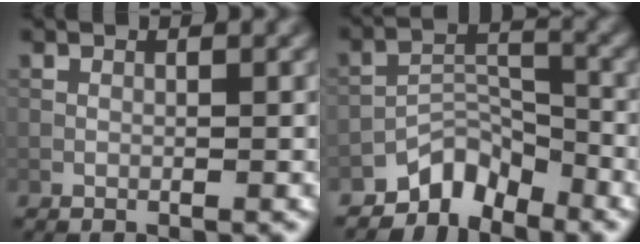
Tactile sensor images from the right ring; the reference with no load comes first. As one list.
[{"total": 4.2, "force": [-3.6, 1.7, 1.2], "torque": [-0.007, 0.008, -0.074]}]